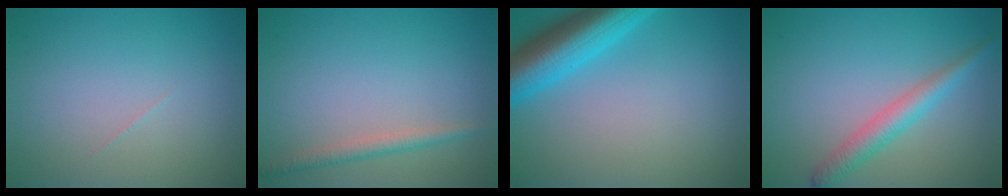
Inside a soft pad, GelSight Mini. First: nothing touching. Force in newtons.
{"total": 1.7, "press": 1.7, "slide": 0.1}
{"total": 7.5, "press": 7.5, "slide": 0.4}
{"total": 2.8, "press": 2.8, "slide": 0.1}